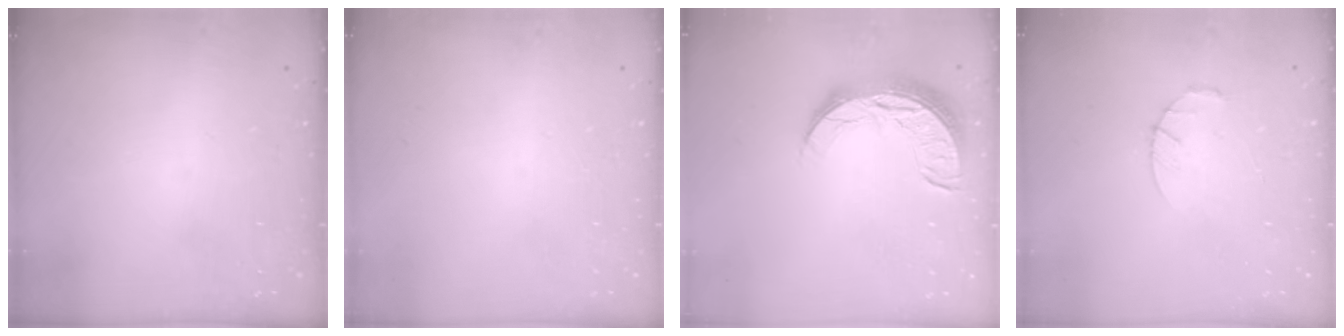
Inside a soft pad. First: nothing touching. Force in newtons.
{"total": 0.0}
{"total": 11.5, "press": 11.5, "slide": 0.9}
{"total": 3.5, "press": 3.4, "slide": 0.5}